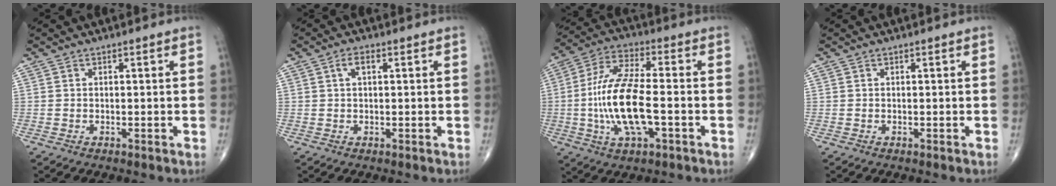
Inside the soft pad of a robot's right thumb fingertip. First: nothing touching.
{"total": 2.5, "force": [0.8, 1.2, 2.0], "torque": [-0.039, 0.010, 0.016]}
{"total": 16.0, "force": [-2.7, 5.9, 14.6], "torque": [-0.297, 0.021, -0.051]}
{"total": 0.0}